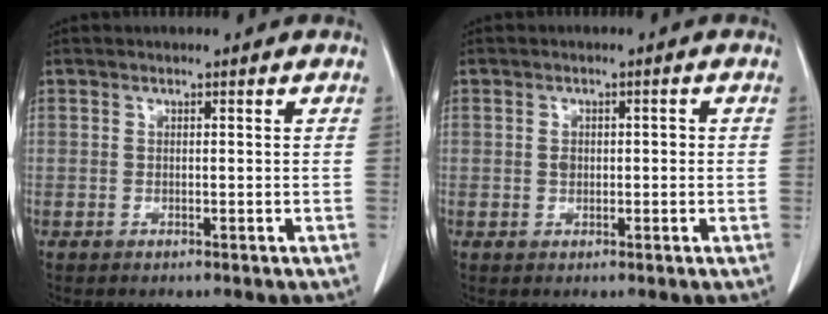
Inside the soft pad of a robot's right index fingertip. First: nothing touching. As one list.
[{"total": 1.9, "force": [0.0, 1.4, 1.3], "torque": [-0.023, 0.009, 0.002]}]